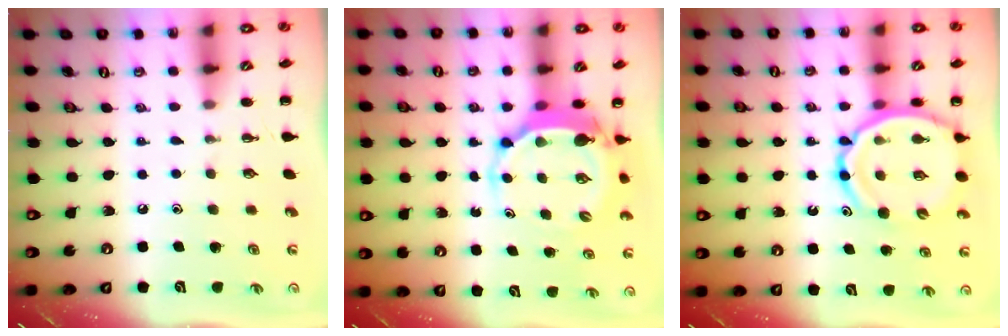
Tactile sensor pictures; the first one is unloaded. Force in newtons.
{"total": 5.2, "press": 5.1, "slide": 1.2}
{"total": 13.7, "press": 13.2, "slide": 3.6}